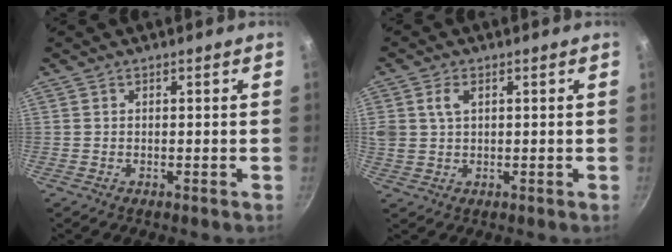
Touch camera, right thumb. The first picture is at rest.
{"total": 5.0, "force": [1.6, 3.3, 3.4], "torque": [-0.058, 0.005, 0.031]}